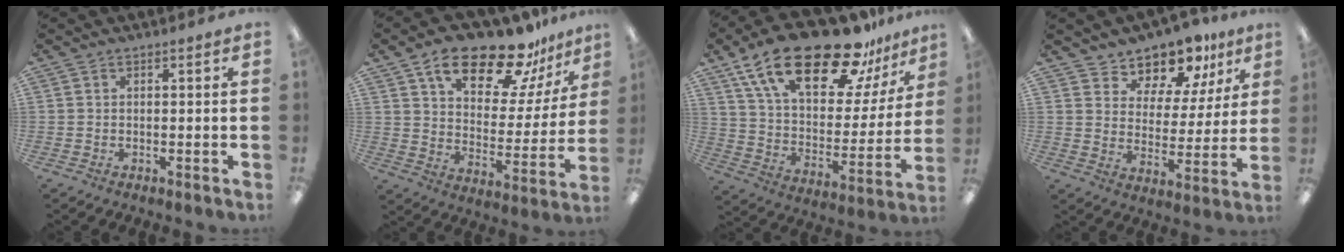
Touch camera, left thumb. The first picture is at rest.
{"total": 20.3, "force": [14.9, 8.4, 10.9], "torque": [-0.181, -0.086, 0.253]}
{"total": 26.8, "force": [18.4, 10.7, 16.4], "torque": [-0.273, -0.112, 0.312]}
{"total": 10.9, "force": [9.6, 4.8, 1.8], "torque": [-0.031, -0.090, 0.175]}